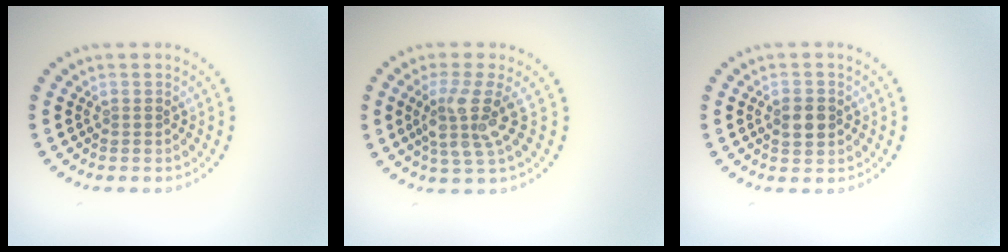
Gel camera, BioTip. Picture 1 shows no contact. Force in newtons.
{"total": 3.7, "press": 2.9, "slide": 2.3}
{"total": 2.6, "press": 2.6, "slide": 0.1}